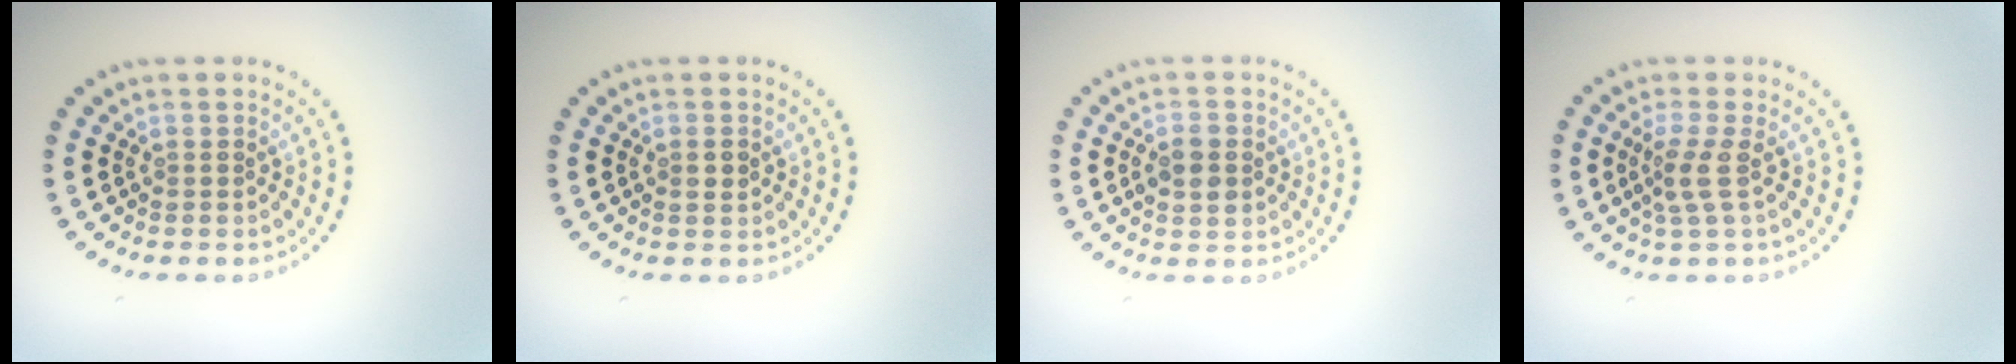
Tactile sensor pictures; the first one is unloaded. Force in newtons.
{"total": 1.0, "press": 1.0, "slide": 0.2}
{"total": 2.7, "press": 2.7, "slide": 0.0}
{"total": 2.3, "press": 1.6, "slide": 1.6}